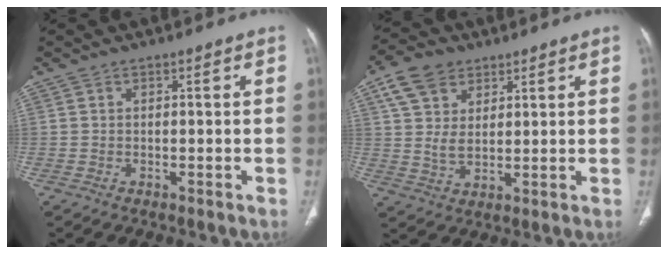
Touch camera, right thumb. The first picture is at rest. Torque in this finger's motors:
{"motor_torque": [0.89, 1.75, 0.10, -0.10, 0.08]}